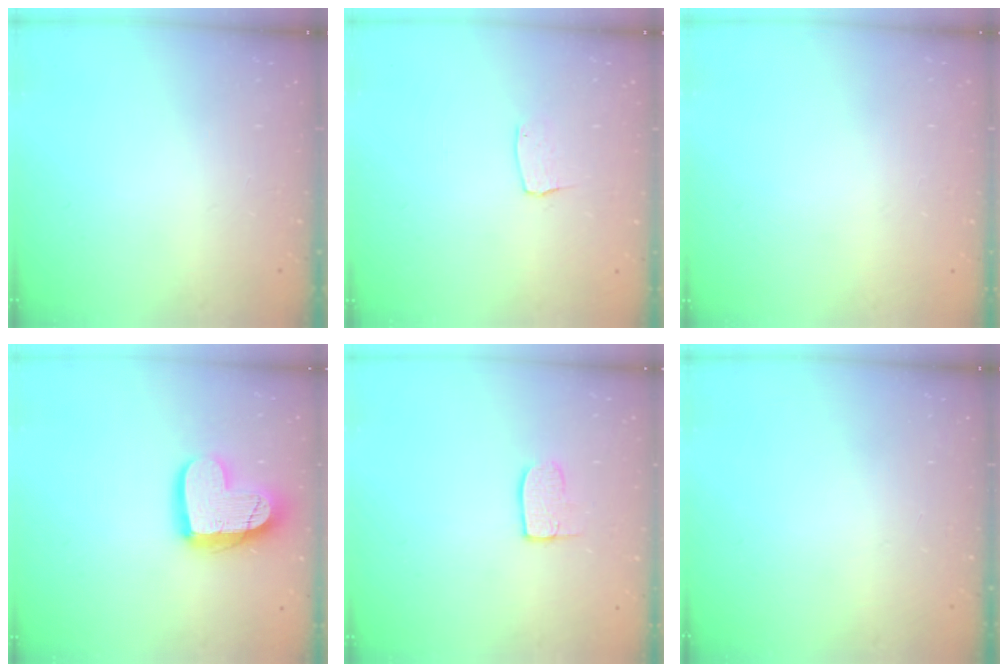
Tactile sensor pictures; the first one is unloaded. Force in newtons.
{"total": 3.7, "press": 3.7, "slide": 0.2}
{"total": 0.5, "press": 0.5, "slide": 0.1}
{"total": 15.5, "press": 15.4, "slide": 1.1}
{"total": 7.0, "press": 7.0, "slide": 0.3}
{"total": 0.0}